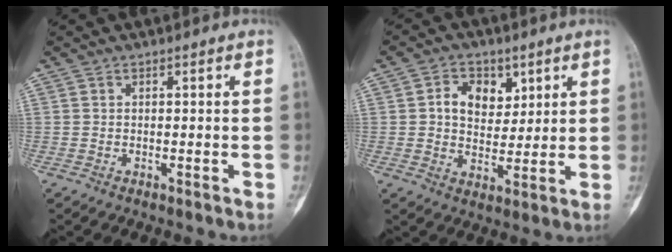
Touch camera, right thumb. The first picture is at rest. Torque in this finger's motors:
{"motor_torque": [-0.22, 0.32, 0.17, 0.20, 0.04]}